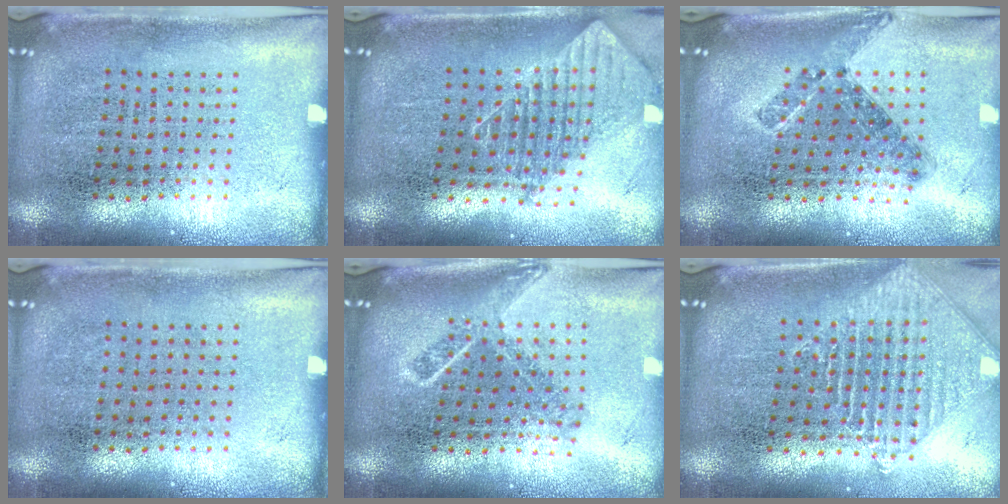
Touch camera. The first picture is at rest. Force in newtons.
{"total": 1.8, "press": 1.4, "slide": 1.2}
{"total": 0.7, "press": 0.7, "slide": 0.2}
{"total": 0.0}
{"total": 1.8, "press": 1.4, "slide": 1.2}
{"total": 1.5, "press": 1.3, "slide": 0.6}